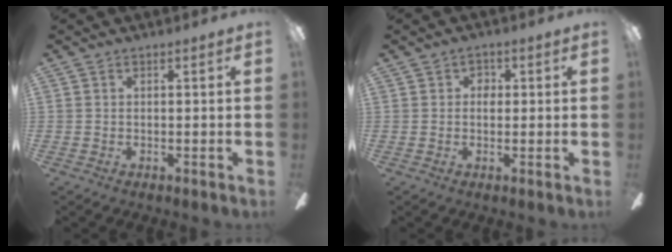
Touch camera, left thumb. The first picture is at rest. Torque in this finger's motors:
{"motor_torque": [-0.17, 0.31, -0.16, -0.26, -0.07]}